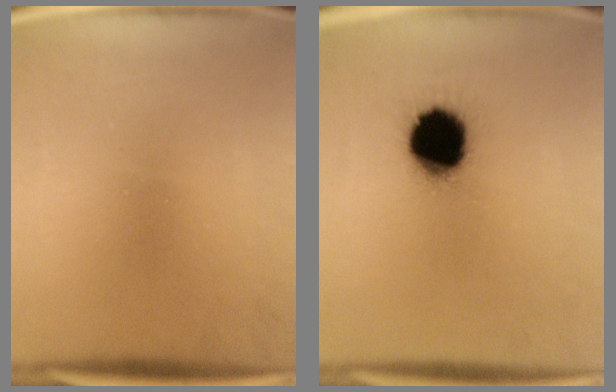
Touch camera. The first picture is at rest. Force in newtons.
{"total": 16.7}